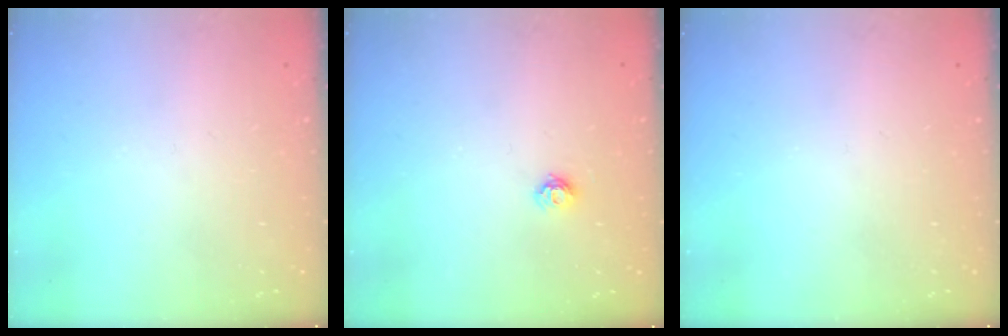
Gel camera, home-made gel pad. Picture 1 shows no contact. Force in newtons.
{"total": 5.8, "press": 5.8, "slide": 0.3}
{"total": 0.0}